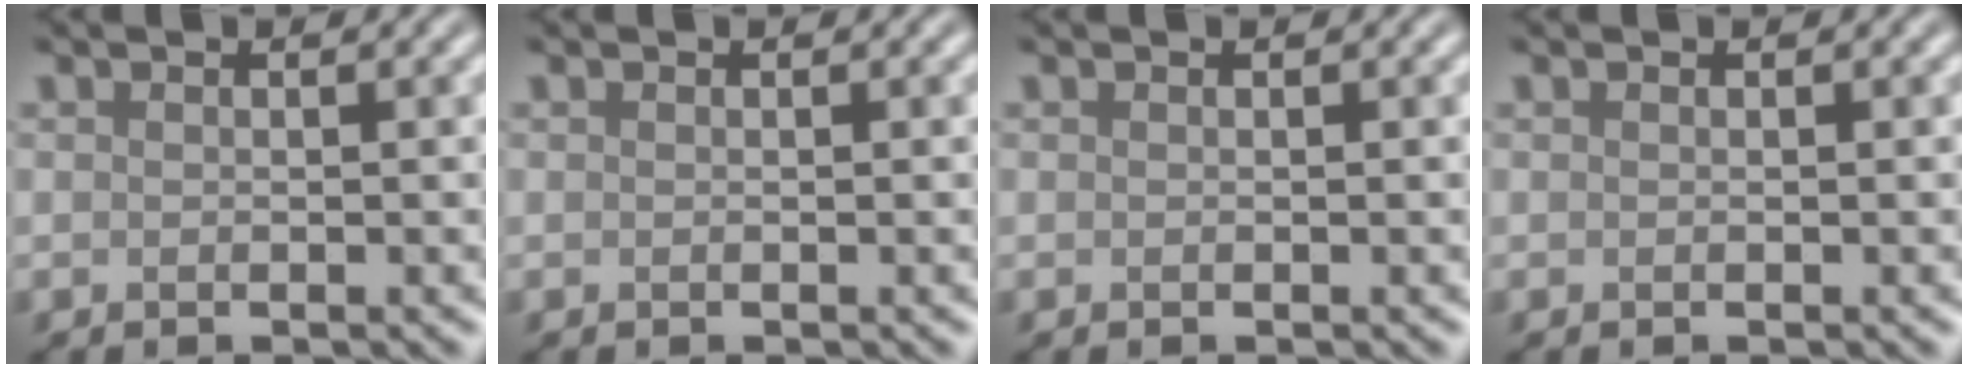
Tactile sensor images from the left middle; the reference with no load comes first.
{"total": 0.0}
{"total": 0.0}
{"total": 0.0}